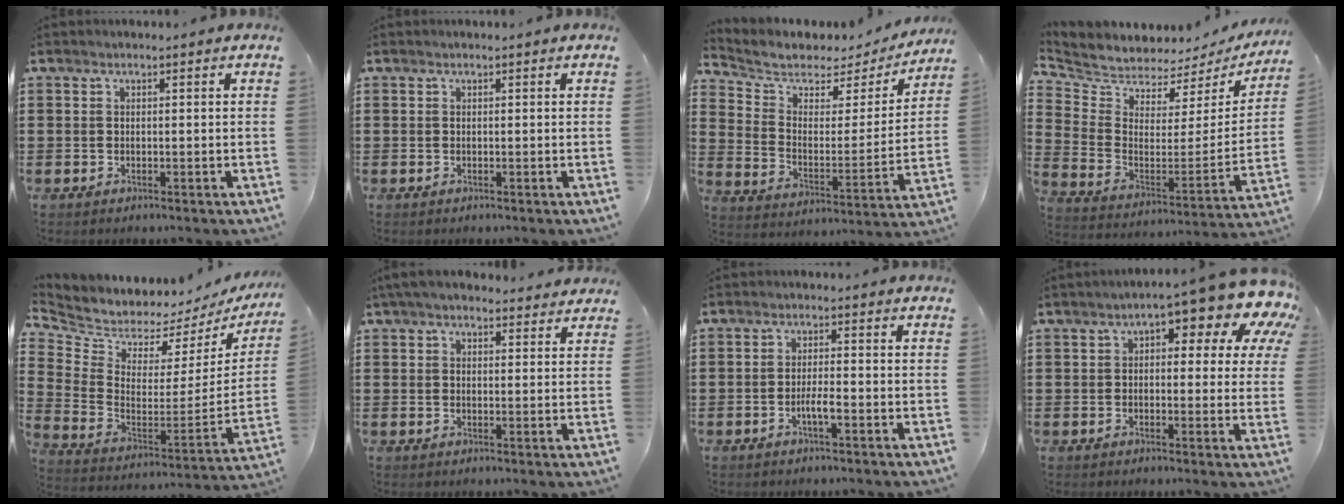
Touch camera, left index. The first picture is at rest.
{"total": 0.0}
{"total": 5.0, "force": [4.3, 2.4, 1.1], "torque": [-0.055, -0.029, 0.068]}
{"total": 4.8, "force": [4.6, 1.2, -0.2], "torque": [-0.033, -0.052, 0.078]}
{"total": 4.3, "force": [4.2, 0.7, -0.2], "torque": [-0.031, -0.059, 0.069]}
{"total": 4.2, "force": [3.8, 1.1, 1.6], "torque": [-0.042, -0.003, 0.071]}
{"total": 2.9, "force": [-1.3, 0.5, 2.5], "torque": [-0.045, 0.003, -0.024]}
{"total": 8.7, "force": [5.8, 2.9, 5.9], "torque": [-0.076, -0.052, 0.087]}